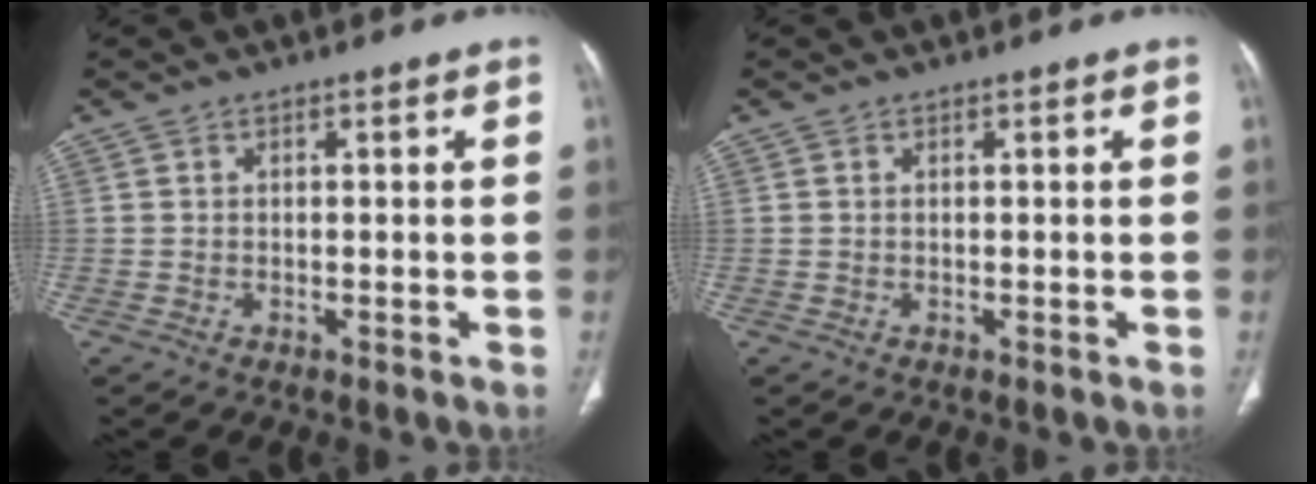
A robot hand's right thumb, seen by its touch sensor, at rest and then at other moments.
{"total": 0.0}